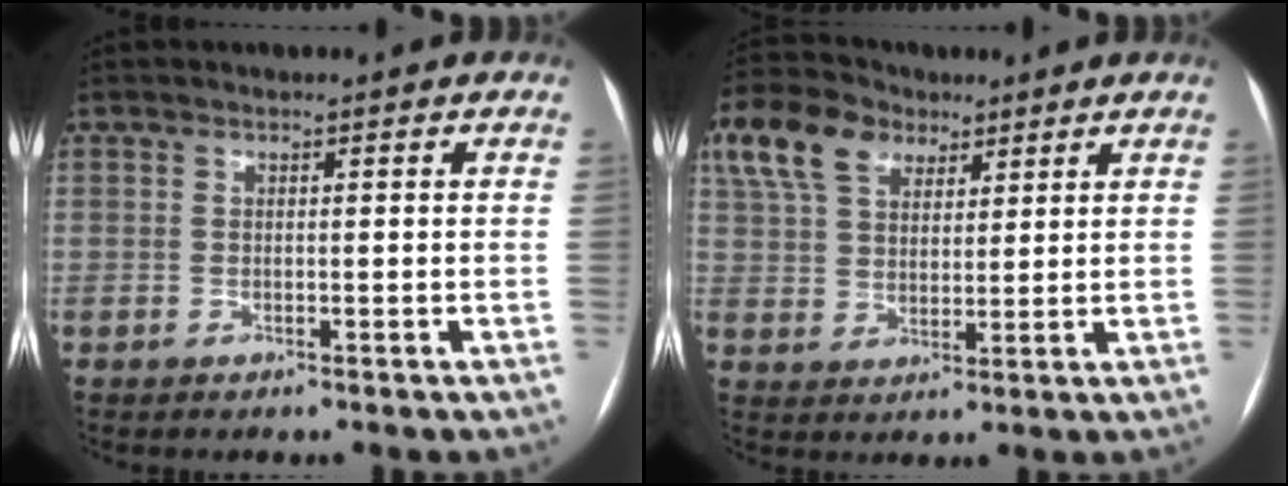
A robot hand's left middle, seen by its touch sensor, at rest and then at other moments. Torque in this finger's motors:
{"motor_torque": [1.15, -0.99, 0.28, 0.14]}